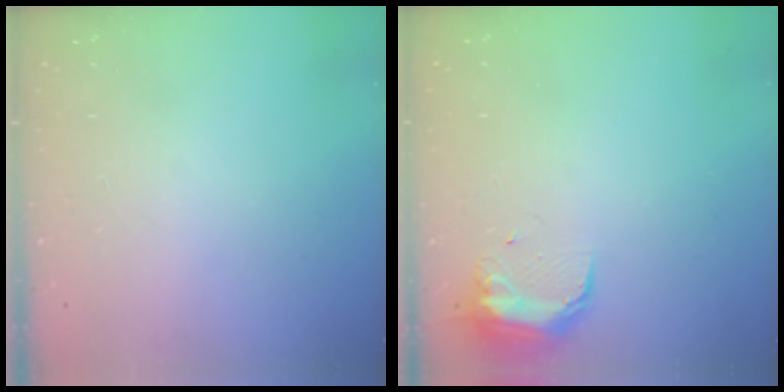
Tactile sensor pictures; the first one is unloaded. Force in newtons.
{"total": 9.2, "press": 9.2, "slide": 0.6}